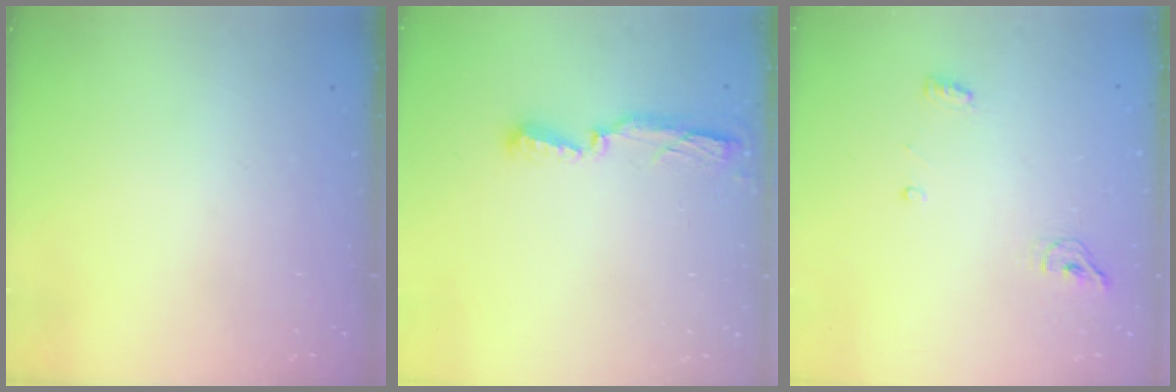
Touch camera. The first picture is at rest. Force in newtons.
{"total": 9.5, "press": 7.8, "slide": 5.5}
{"total": 5.4, "press": 5.3, "slide": 1.1}